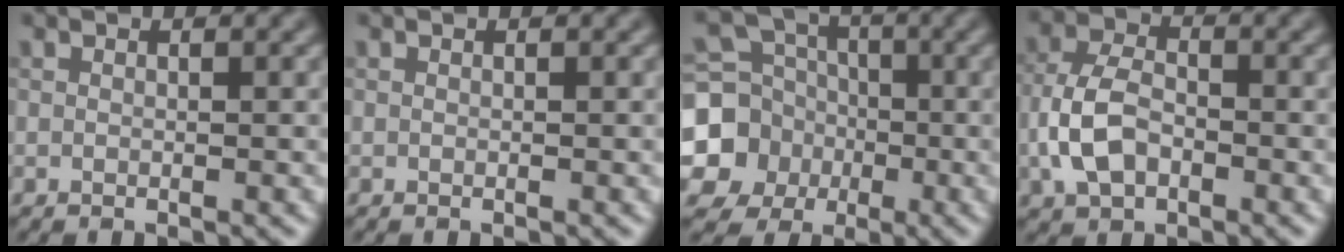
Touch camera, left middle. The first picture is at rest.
{"total": 0.0}
{"total": 9.3, "force": [-1.7, 8.7, 3.0], "torque": [-0.078, -0.011, -0.057]}
{"total": 4.9, "force": [-1.6, 3.1, 3.4], "torque": [-0.072, 0.005, -0.038]}